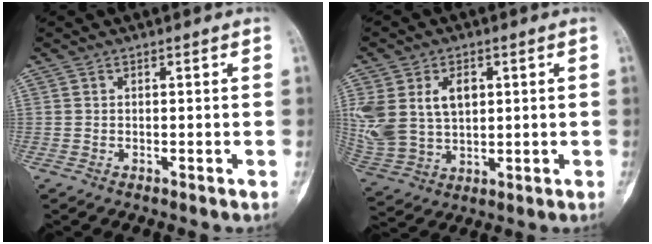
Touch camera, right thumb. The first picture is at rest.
{"total": 14.5, "force": [3.5, 10.0, 9.9], "torque": [-0.212, -0.001, 0.084]}